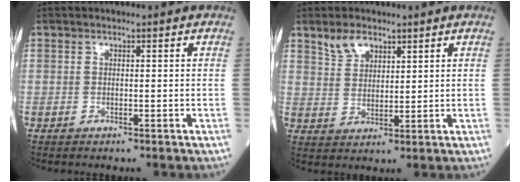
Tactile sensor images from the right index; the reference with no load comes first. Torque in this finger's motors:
{"motor_torque": [0.14, 0.06, 0.03, 0.00]}